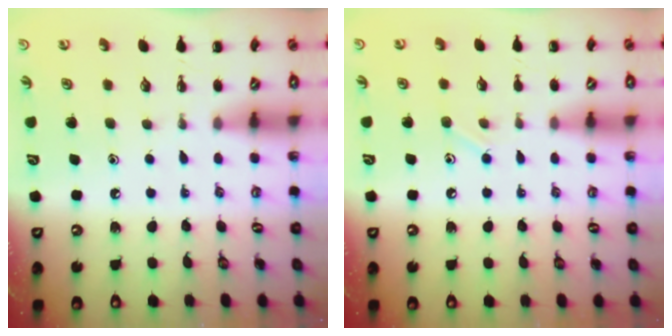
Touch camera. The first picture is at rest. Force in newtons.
{"total": 6.6, "press": 6.3, "slide": 1.9}